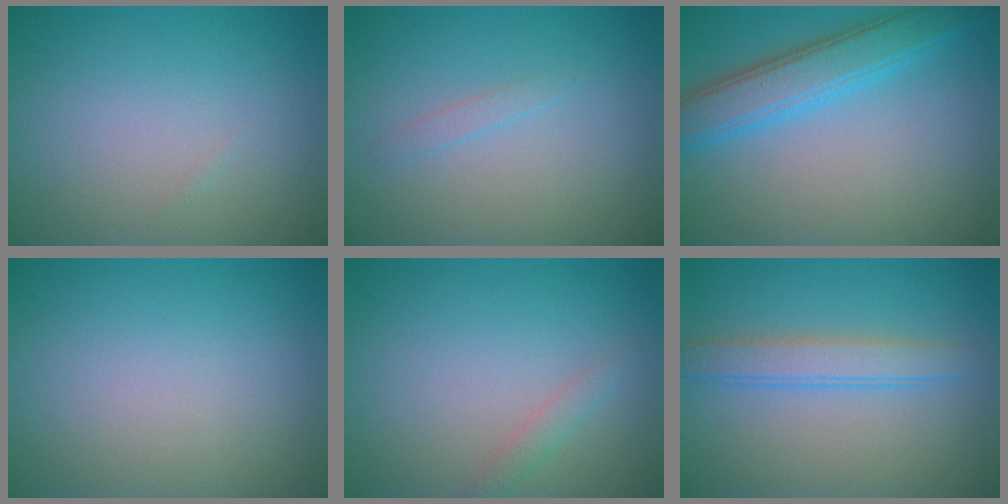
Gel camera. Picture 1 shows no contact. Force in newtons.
{"total": 0.8, "press": 0.8, "slide": 0.1}
{"total": 4.6, "press": 4.6, "slide": 0.2}
{"total": 0.0}
{"total": 1.2, "press": 1.2, "slide": 0.1}
{"total": 2.9, "press": 2.9, "slide": 0.0}